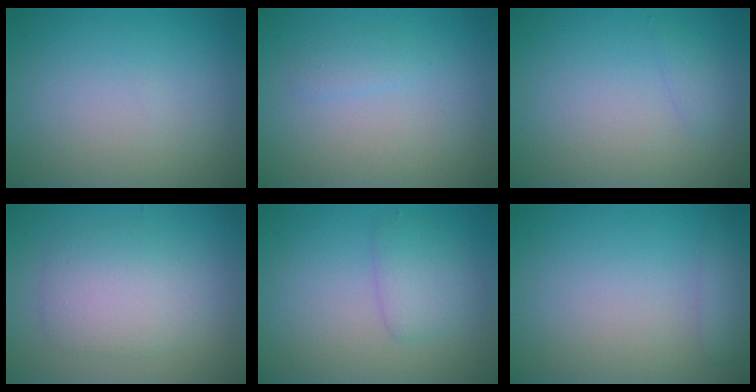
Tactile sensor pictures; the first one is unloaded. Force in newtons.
{"total": 1.0, "press": 1.0, "slide": 0.0}
{"total": 0.8, "press": 0.8, "slide": 0.0}
{"total": 3.6, "press": 3.6, "slide": 0.0}
{"total": 2.0, "press": 2.0, "slide": 0.1}
{"total": 1.5, "press": 1.5, "slide": 0.1}